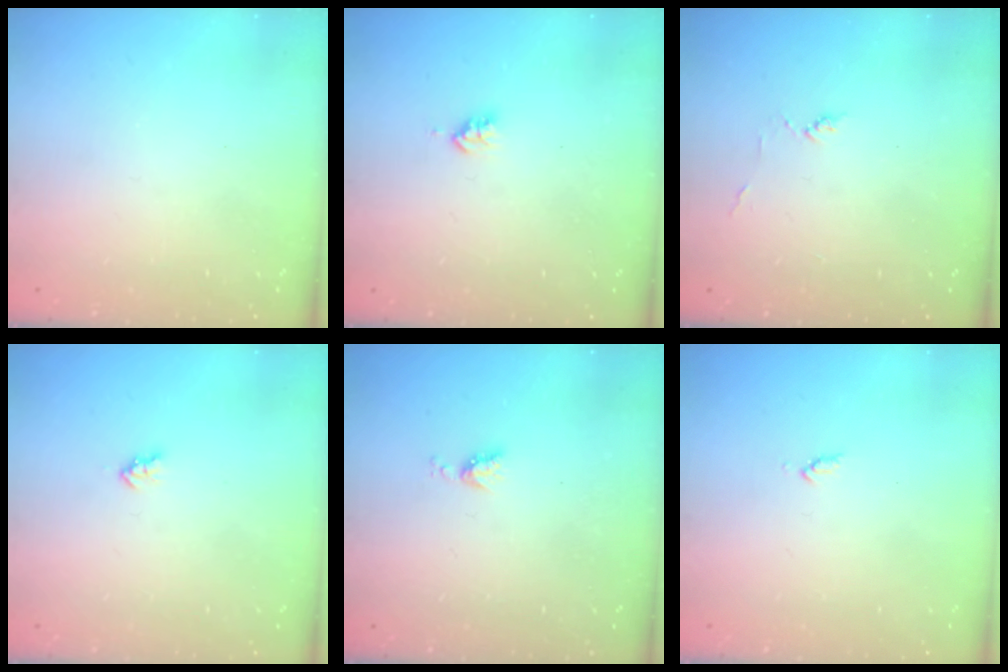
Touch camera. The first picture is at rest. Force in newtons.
{"total": 3.3, "press": 3.3, "slide": 0.5}
{"total": 2.6, "press": 2.6, "slide": 0.3}
{"total": 2.2, "press": 2.1, "slide": 0.4}
{"total": 3.7, "press": 3.7, "slide": 0.5}
{"total": 3.5, "press": 3.4, "slide": 0.5}